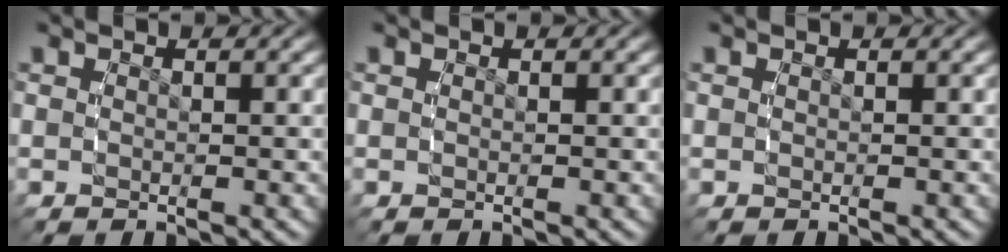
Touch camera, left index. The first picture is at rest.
{"total": 0.0}
{"total": 0.0}